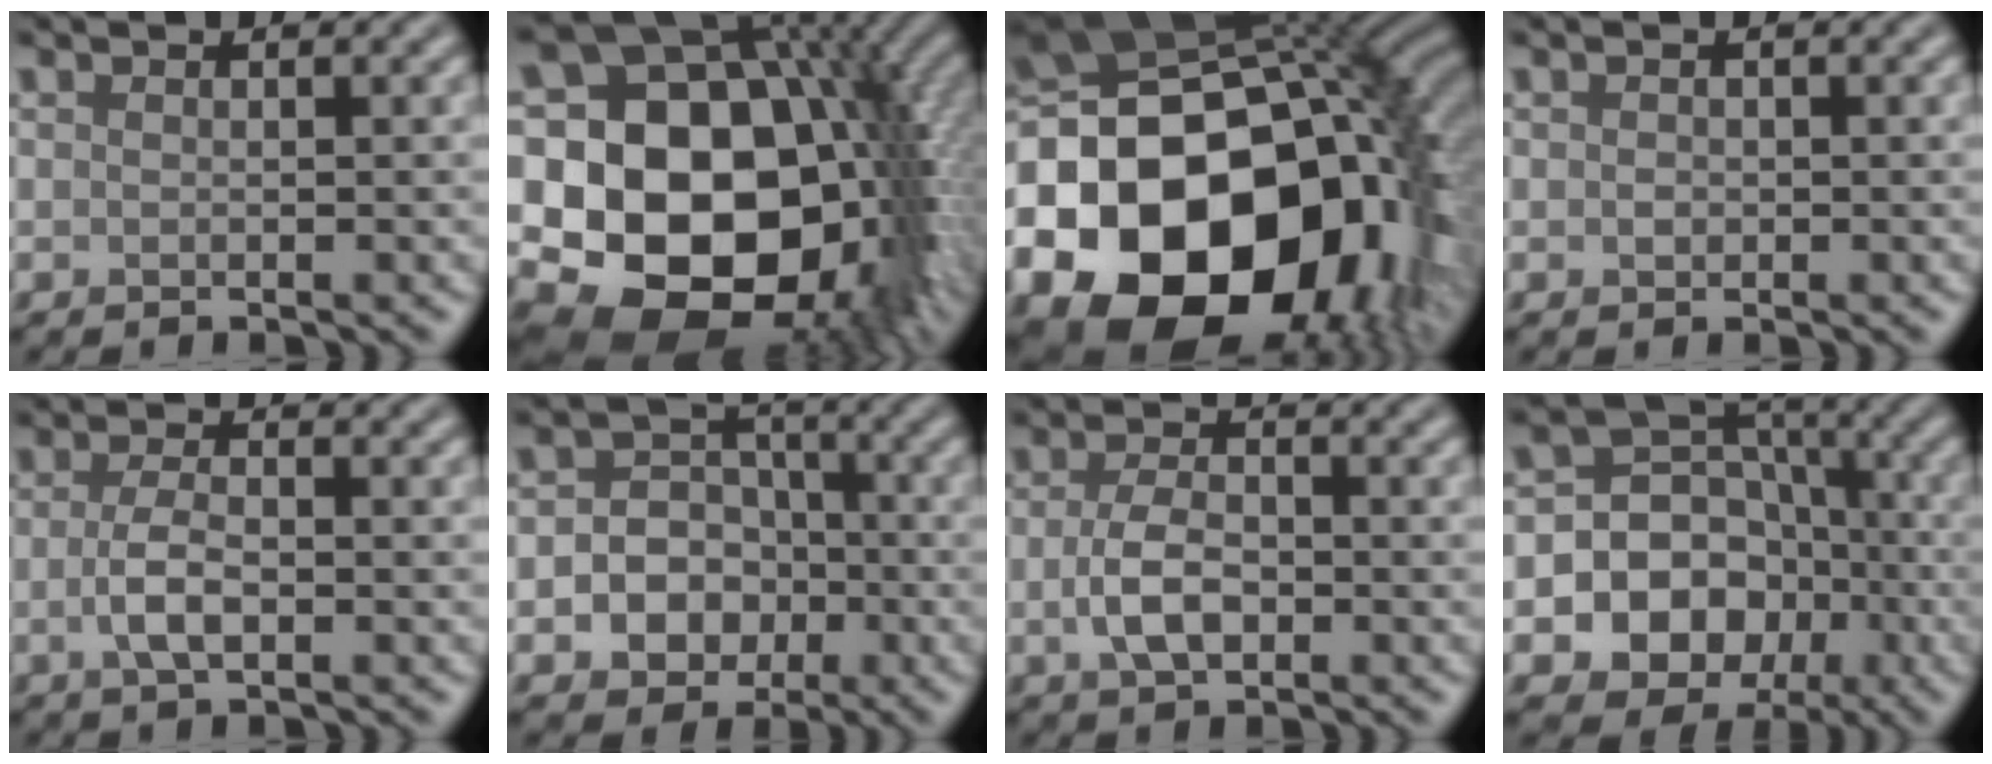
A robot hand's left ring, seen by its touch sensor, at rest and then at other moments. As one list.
[{"total": 21.5, "force": [-1.6, 15.6, 14.7], "torque": [-0.215, -0.016, -0.030]}, {"total": 21.8, "force": [-6.6, 15.6, 13.8], "torque": [-0.300, -0.025, -0.098]}, {"total": 0.6, "force": [0.0, 0.5, 0.3], "torque": [-0.004, -0.003, -0.001]}, {"total": 2.8, "force": [-0.5, 1.1, 2.5], "torque": [-0.054, -0.002, -0.013]}, {"total": 5.9, "force": [-1.5, 5.2, 2.3], "torque": [-0.018, 0.013, -0.046]}, {"total": 3.5, "force": [-0.7, 2.0, 2.8], "torque": [-0.060, -0.002, -0.014]}, {"total": 12.4, "force": [-4.1, 11.0, 3.7], "torque": [-0.067, -0.009, -0.083]}]